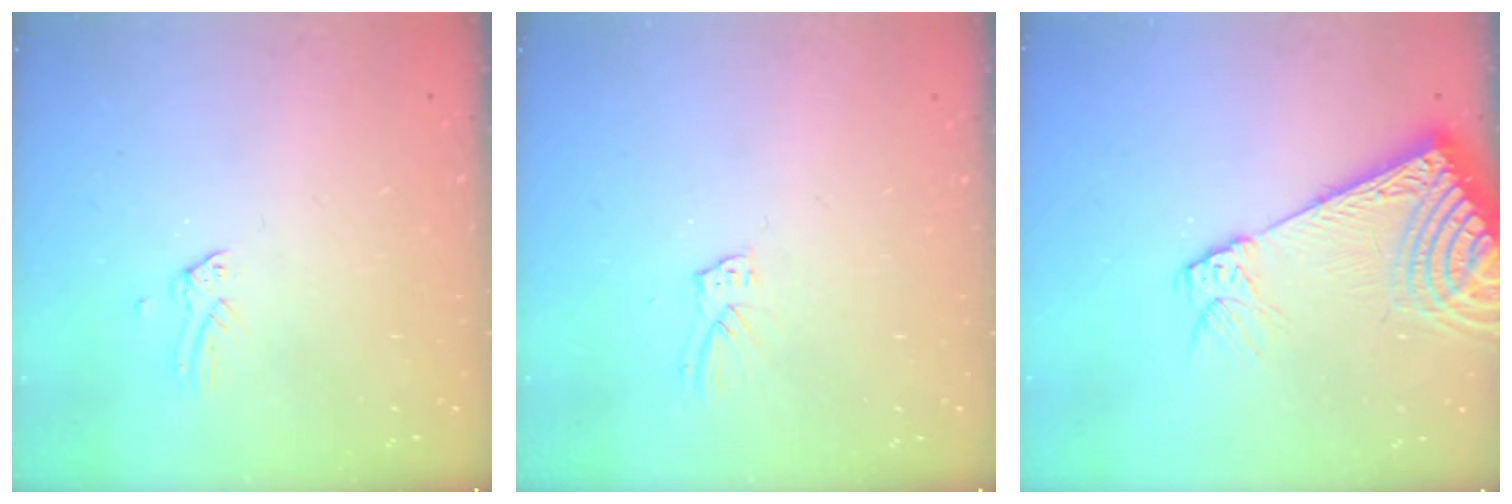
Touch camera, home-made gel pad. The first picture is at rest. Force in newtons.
{"total": 5.5, "press": 5.5, "slide": 0.4}
{"total": 15.5, "press": 15.1, "slide": 3.6}